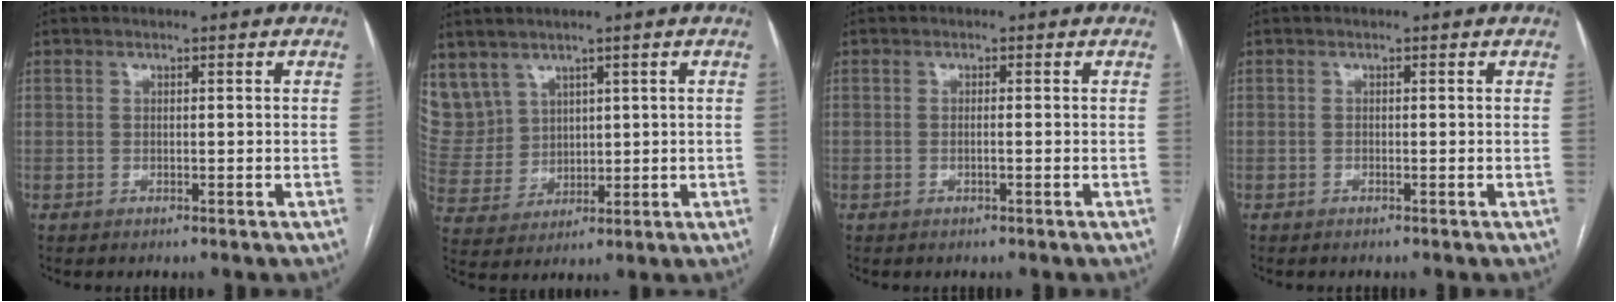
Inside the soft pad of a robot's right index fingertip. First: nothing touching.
{"total": 10.4, "force": [5.9, 8.3, 1.9], "torque": [-0.072, 0.040, 0.152]}
{"total": 0.7, "force": [-0.2, 0.0, 0.6], "torque": [-0.013, 0.001, -0.003]}
{"total": 0.0}